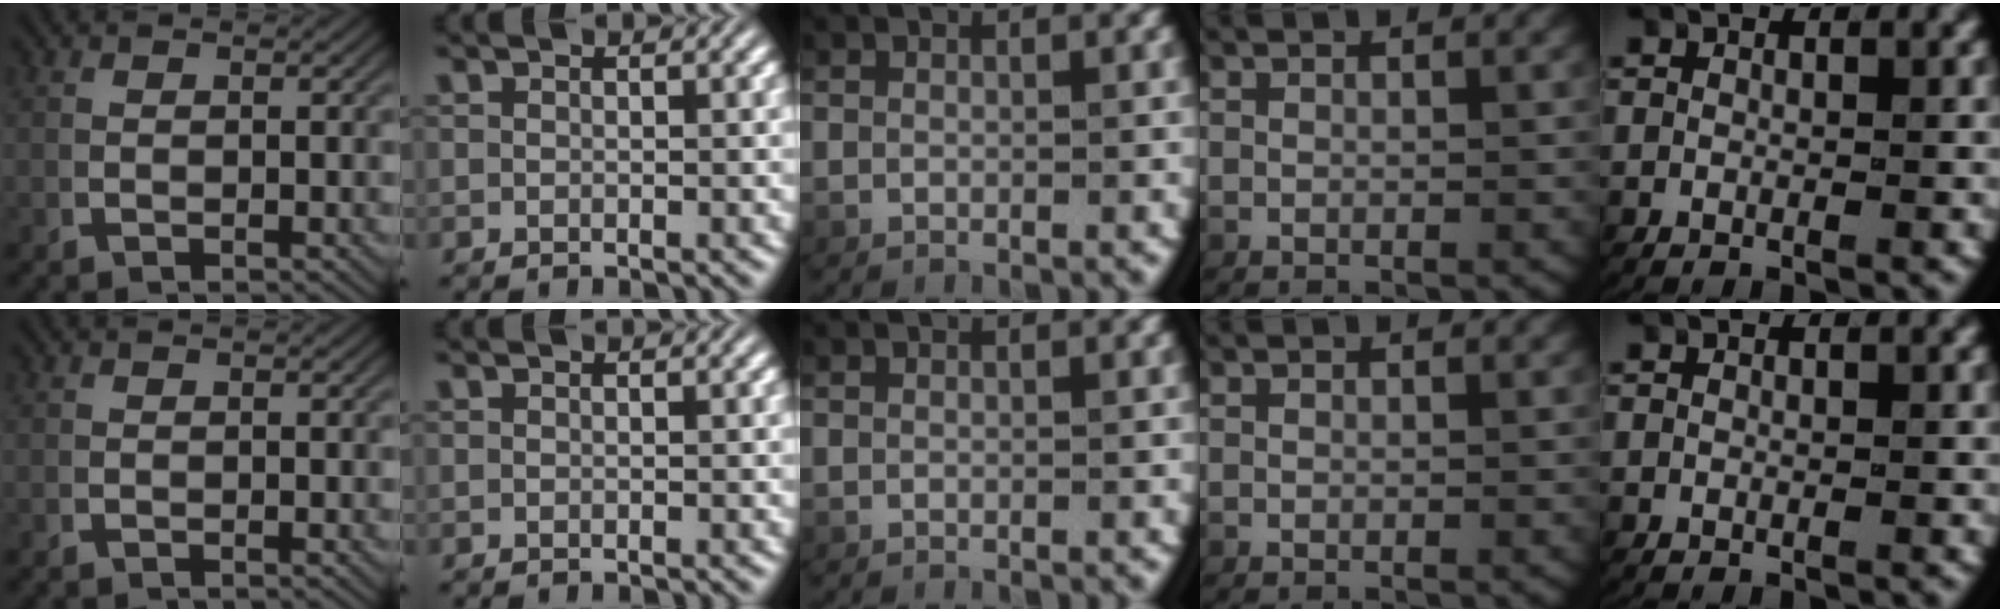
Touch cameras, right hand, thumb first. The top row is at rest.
{}